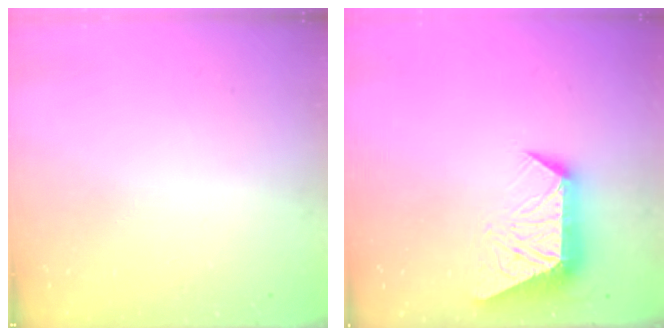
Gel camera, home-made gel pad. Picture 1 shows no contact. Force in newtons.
{"total": 11.4, "press": 11.3, "slide": 0.9}